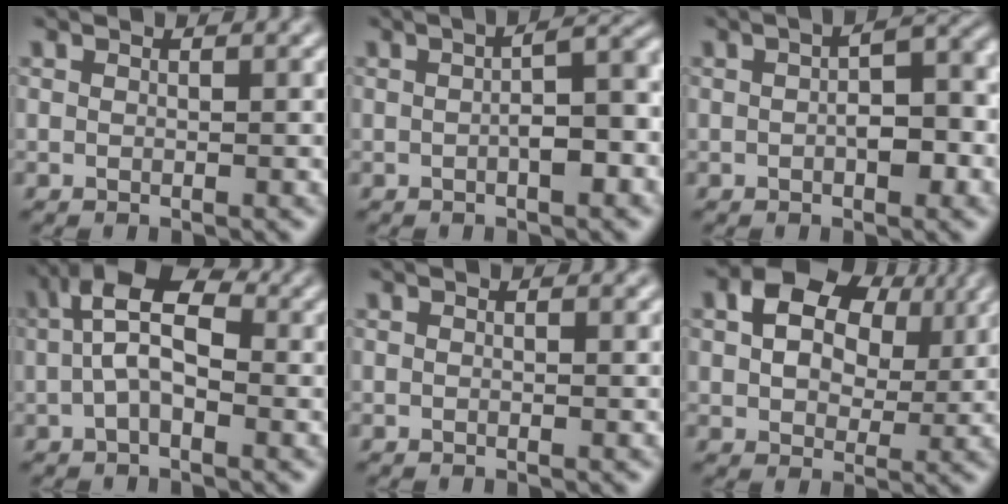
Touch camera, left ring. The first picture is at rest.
{"total": 5.6, "force": [-0.3, 1.6, 5.3], "torque": [-0.062, 0.021, -0.004]}
{"total": 4.6, "force": [-0.4, 1.8, 4.2], "torque": [-0.061, 0.016, -0.004]}
{"total": 6.1, "force": [0.4, 3.3, 5.2], "torque": [-0.101, 0.026, -0.001]}
{"total": 0.0}
{"total": 8.5, "force": [3.1, 5.7, 5.5], "torque": [-0.109, 0.031, 0.047]}